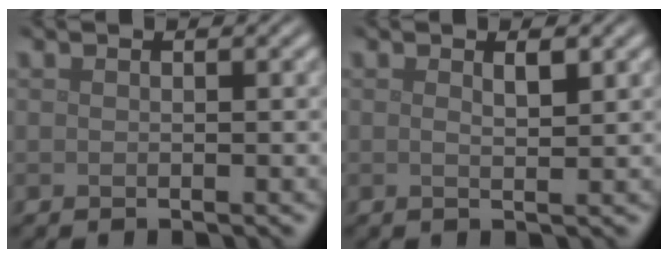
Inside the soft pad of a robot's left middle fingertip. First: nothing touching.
{"total": 1.2, "force": [0.5, 0.2, 1.1], "torque": [-0.019, -0.002, 0.007]}